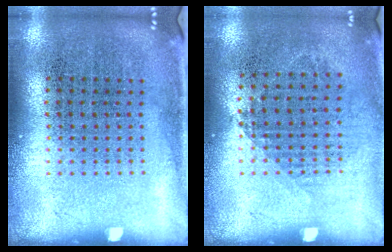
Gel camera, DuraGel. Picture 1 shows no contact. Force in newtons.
{"total": 0.9, "press": 0.8, "slide": 0.3}